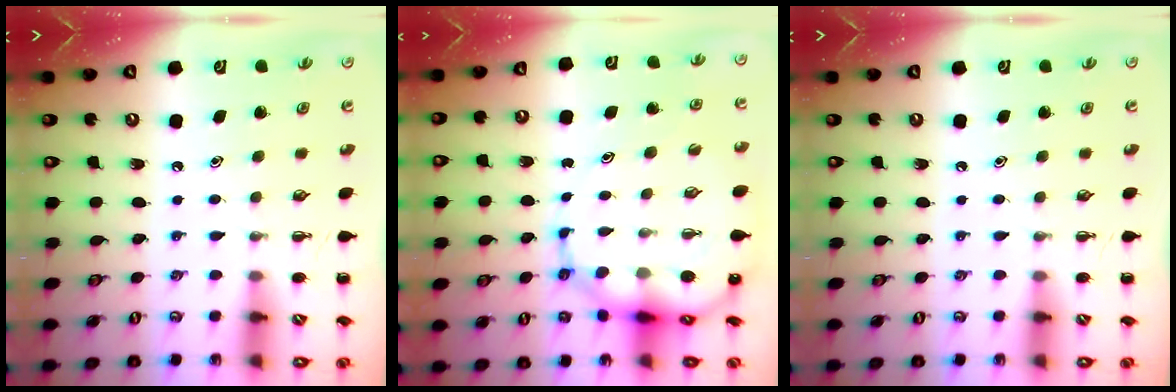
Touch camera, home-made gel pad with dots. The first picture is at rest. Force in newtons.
{"total": 12.2, "press": 11.7, "slide": 3.4}
{"total": 0.0}